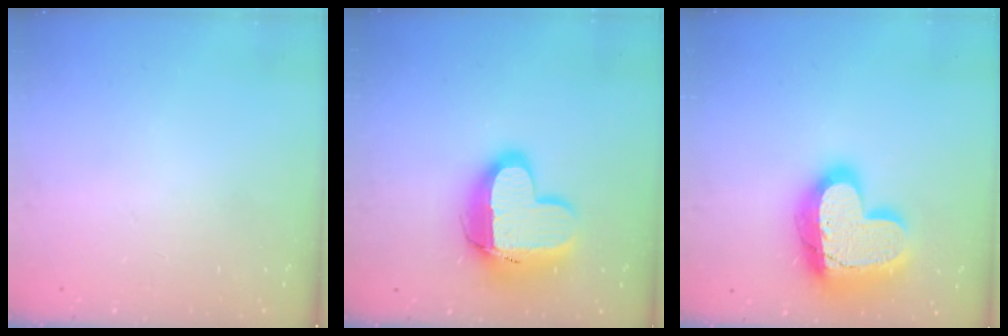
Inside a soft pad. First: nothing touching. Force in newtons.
{"total": 15.3, "press": 15.2, "slide": 1.2}
{"total": 21.7, "press": 21.6, "slide": 1.9}